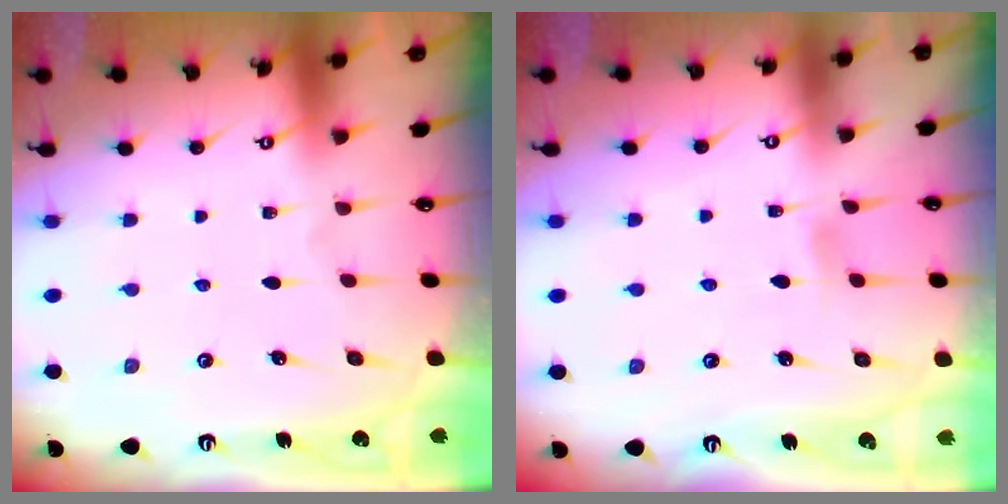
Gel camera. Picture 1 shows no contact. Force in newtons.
{"total": 5.4, "press": 5.3, "slide": 0.7}